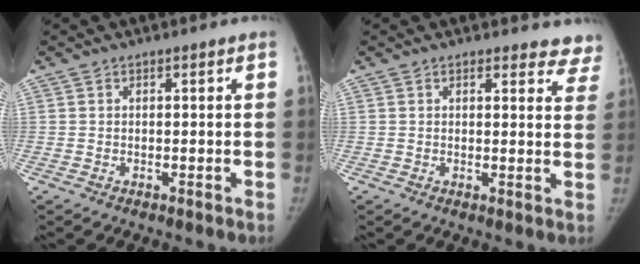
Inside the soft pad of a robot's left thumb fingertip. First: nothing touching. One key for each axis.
{"total": 7.9, "fx": 7.2, "fy": 2.9, "fz": 1.4, "tx": 0.040, "ty": -0.027, "tz": 0.051}